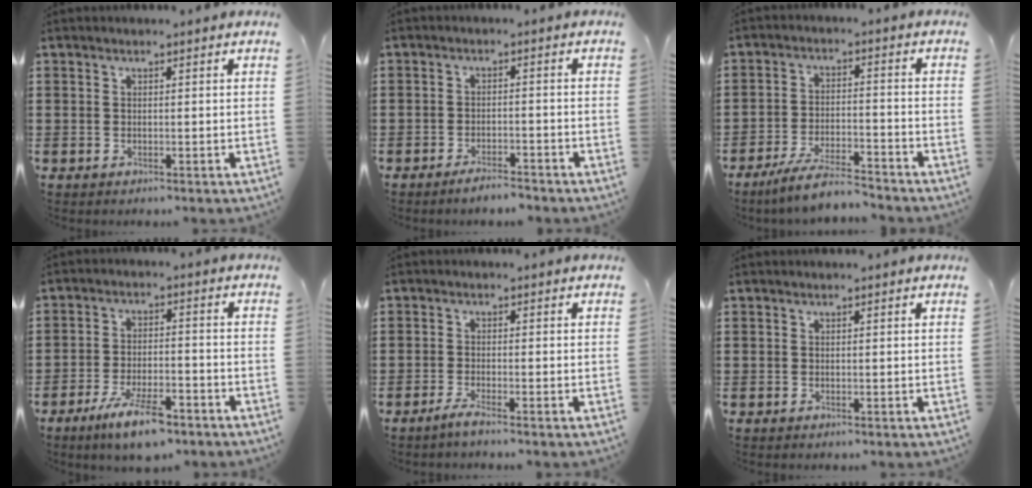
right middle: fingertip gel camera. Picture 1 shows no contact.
{"total": 2.8, "force": [-2.7, 0.1, 0.9], "torque": [-0.017, 0.002, -0.051]}
{"total": 6.6, "force": [-5.9, 0.3, 2.9], "torque": [-0.064, -0.007, -0.112]}
{"total": 7.6, "force": [-5.3, 1.9, 5.1], "torque": [-0.104, -0.003, -0.098]}
{"total": 1.9, "force": [-1.5, -0.3, 1.2], "torque": [-0.028, -0.005, -0.028]}
{"total": 0.0}